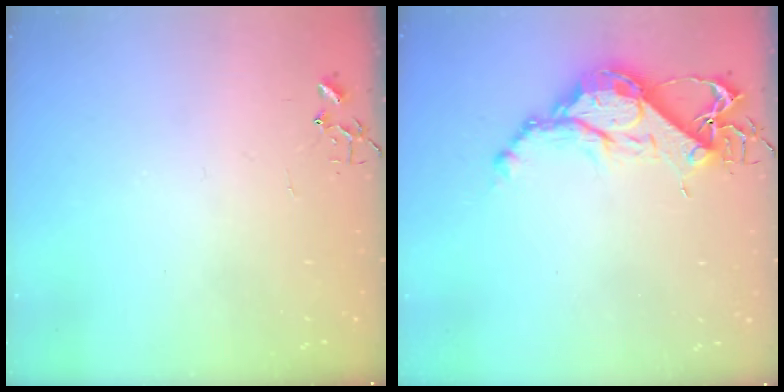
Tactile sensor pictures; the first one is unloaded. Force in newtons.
{"total": 12.8, "press": 12.7, "slide": 1.0}